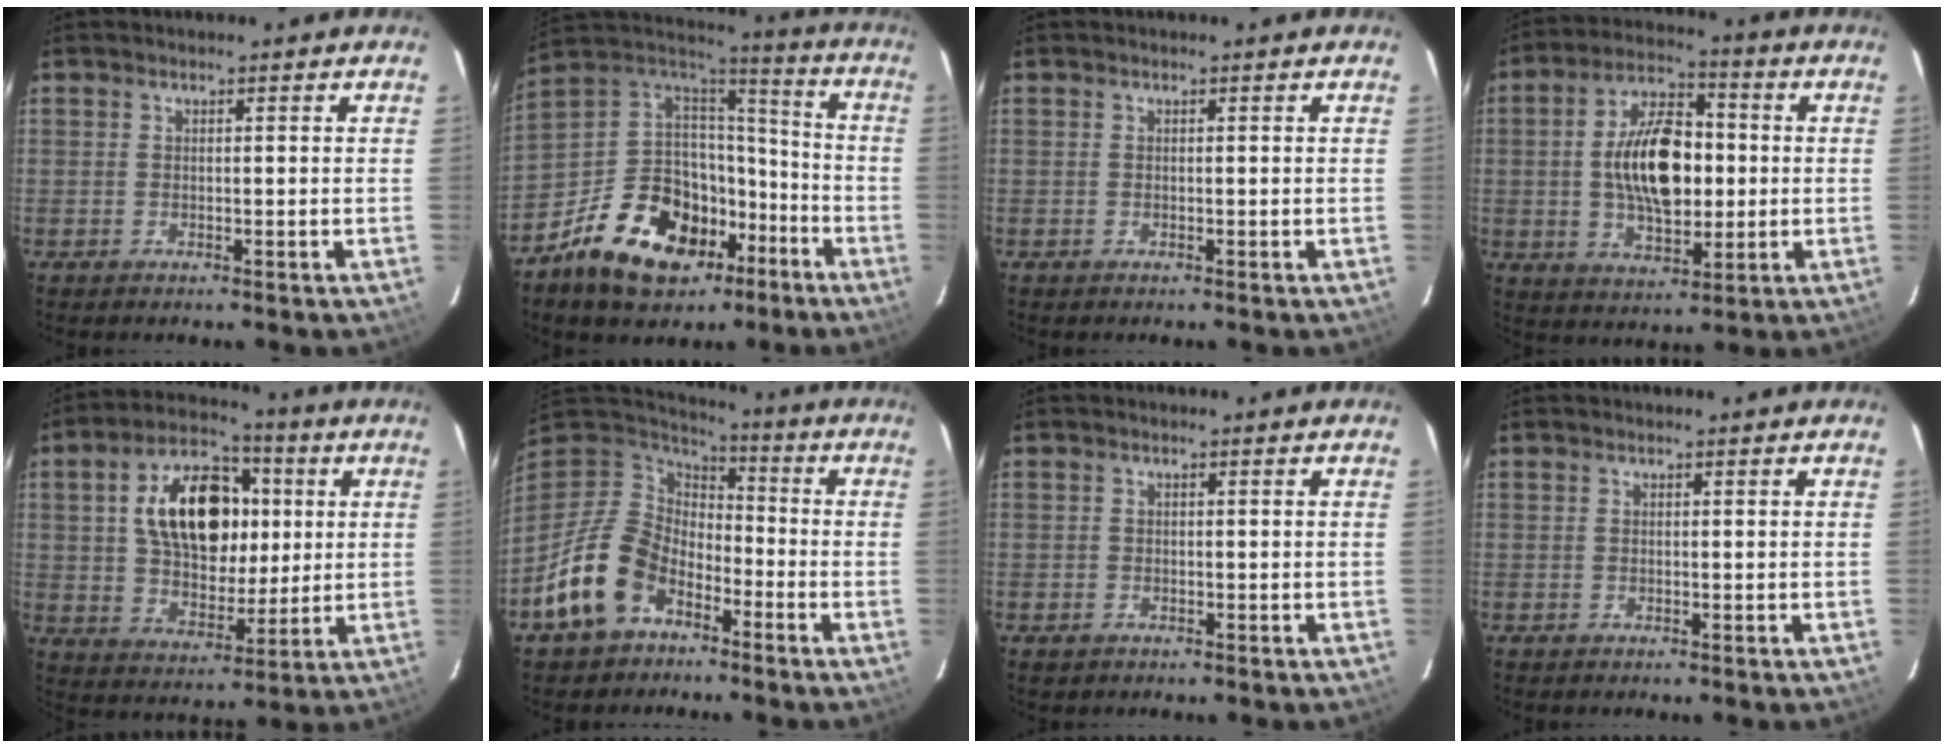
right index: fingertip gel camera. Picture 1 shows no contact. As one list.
[{"total": 22.5, "force": [-11.4, 13.9, 13.4], "torque": [-0.280, 0.012, -0.181]}, {"total": 0.0}, {"total": 15.0, "force": [0.0, 8.1, 12.6], "torque": [-0.220, 0.019, 0.005]}, {"total": 17.6, "force": [3.8, 10.8, 13.3], "torque": [-0.237, 0.034, 0.070]}, {"total": 15.1, "force": [-8.0, 10.2, 7.6], "torque": [-0.180, 0.010, -0.140]}, {"total": 1.3, "force": [-0.8, 1.0, 0.3], "torque": [-0.008, -0.001, -0.011]}, {"total": 0.0}]